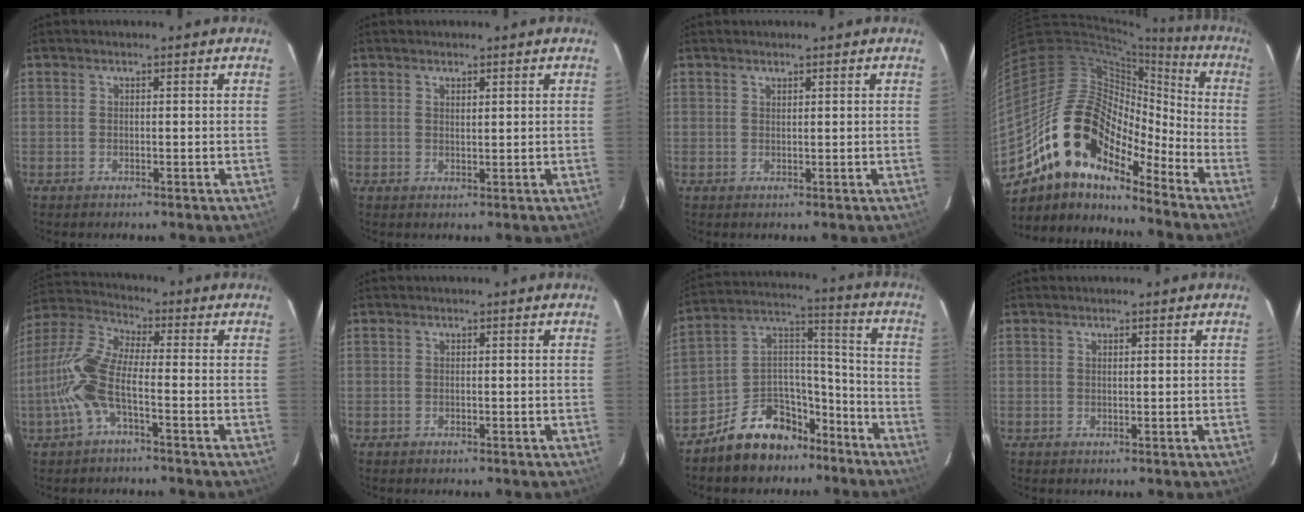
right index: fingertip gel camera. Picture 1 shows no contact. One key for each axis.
{"total": 1.2, "fx": 0.8, "fy": 0.4, "fz": 0.7, "tx": -0.012, "ty": 0.001, "tz": 0.015}
{"total": 0.7, "fx": 0.6, "fy": 0.2, "fz": 0.2, "tx": -0.003, "ty": 0.001, "tz": 0.011}
{"total": 18.1, "fx": -12.6, "fy": 8.9, "fz": 9.5, "tx": -0.172, "ty": 0.014, "tz": -0.238}
{"total": 10.3, "fx": -3.2, "fy": 2.9, "fz": 9.4, "tx": -0.221, "ty": 0.010, "tz": -0.068}
{"total": 0.0}
{"total": 14.1, "fx": -9.7, "fy": 8.5, "fz": 5.6, "tx": -0.111, "ty": 0.071, "tz": -0.146}
{"total": 0.6, "fx": 0.5, "fy": 0.1, "fz": 0.3, "tx": -0.005, "ty": 0.001, "tz": 0.009}